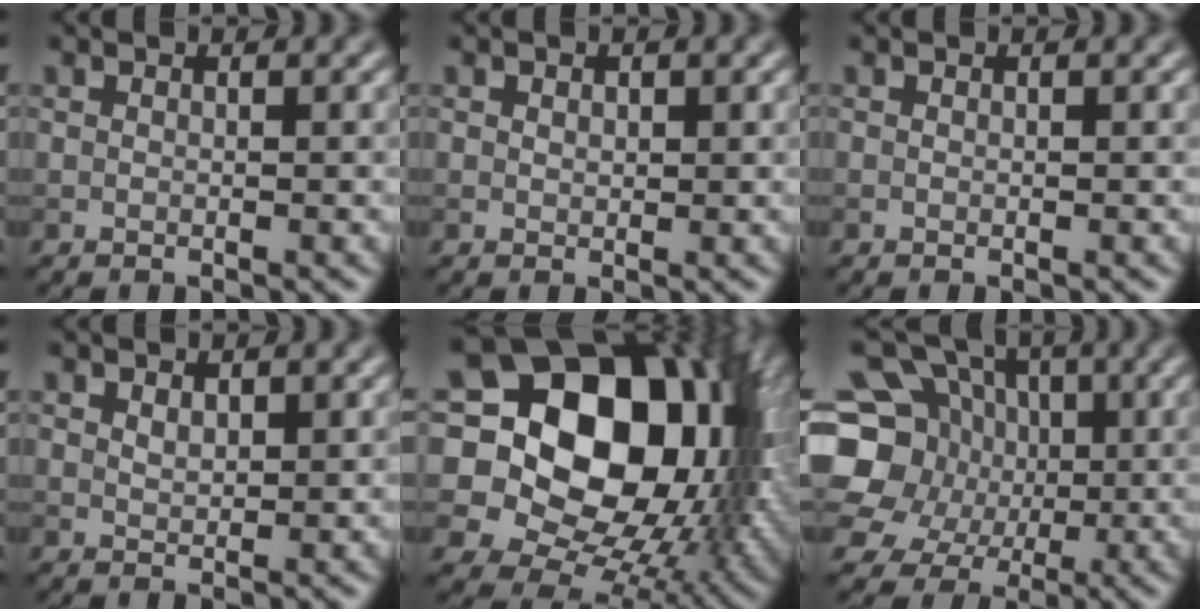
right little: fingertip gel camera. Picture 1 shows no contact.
{"total": 0.7, "force": [0.4, 0.5, 0.3], "torque": [-0.006, -0.002, 0.008]}
{"total": 0.0}
{"total": 1.2, "force": [0.8, 0.7, 0.6], "torque": [-0.011, -0.001, 0.017]}
{"total": 21.0, "force": [3.8, 15.6, 13.6], "torque": [-0.219, 0.025, 0.067]}
{"total": 11.0, "force": [0.6, 9.8, 4.9], "torque": [-0.122, 0.005, -0.015]}